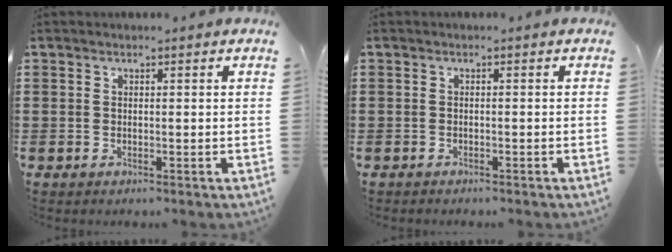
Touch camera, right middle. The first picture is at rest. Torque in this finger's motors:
{"motor_torque": [0.18, 0.06, 0.09, -0.01]}